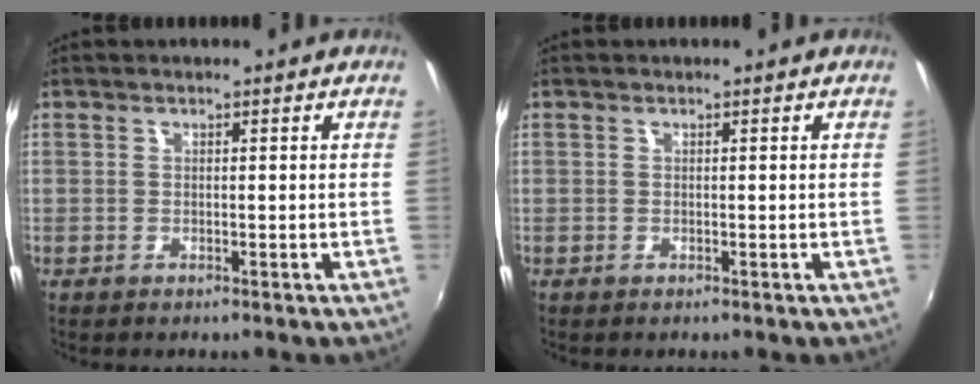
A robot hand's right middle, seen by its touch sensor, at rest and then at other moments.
{"total": 0.0}